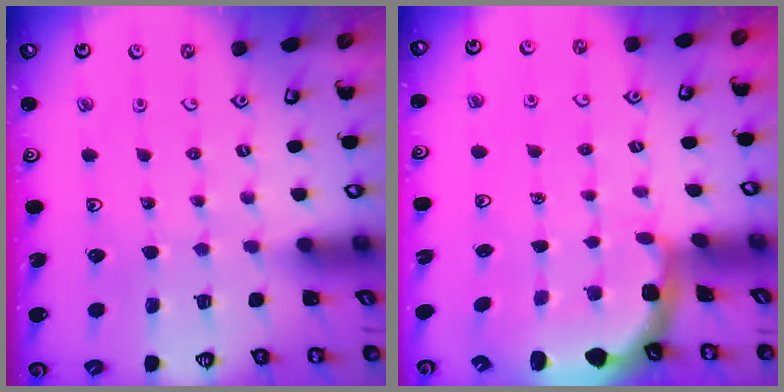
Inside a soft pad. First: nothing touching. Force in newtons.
{"total": 2.0, "press": 1.8, "slide": 0.9}